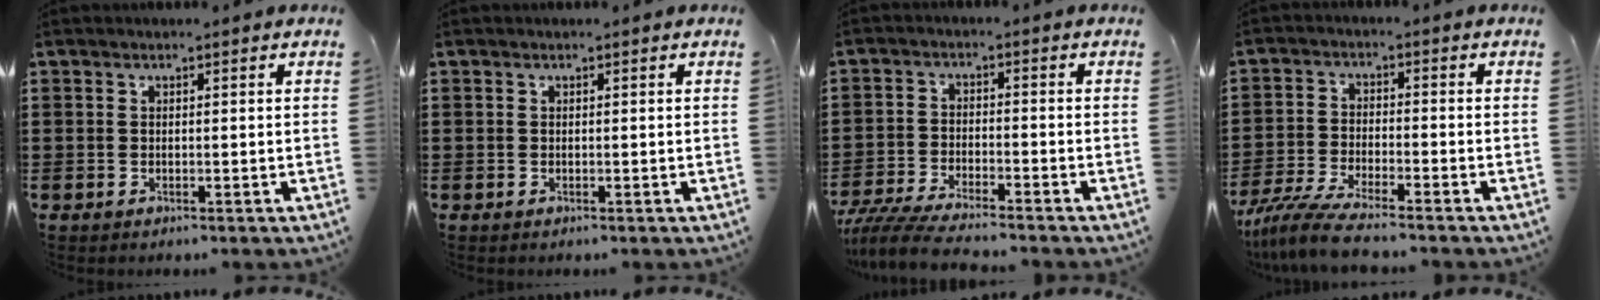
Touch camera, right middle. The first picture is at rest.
{"total": 0.0}
{"total": 5.2, "force": [-4.9, 0.2, 1.8], "torque": [-0.050, -0.013, -0.100]}
{"total": 6.3, "force": [-5.6, 0.1, 3.0], "torque": [-0.081, -0.021, -0.112]}